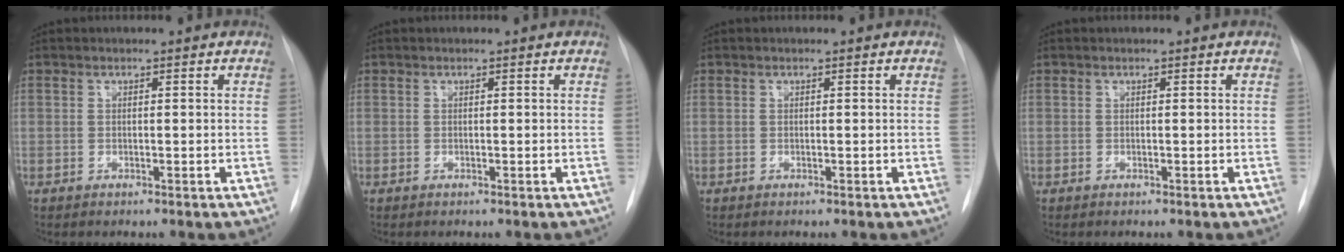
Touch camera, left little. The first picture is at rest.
{"total": 0.0}
{"total": 0.0}
{"total": 0.0}